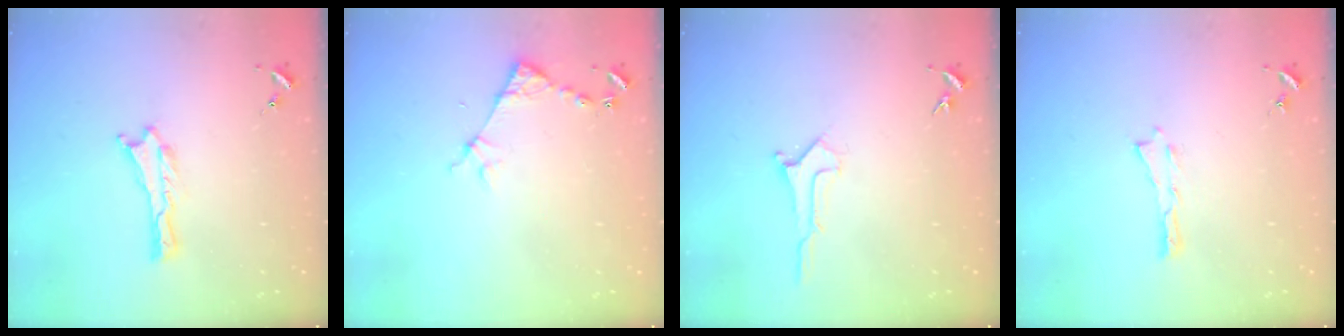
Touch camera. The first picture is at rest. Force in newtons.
{"total": 3.8, "press": 3.8, "slide": 0.4}
{"total": 1.0, "press": 1.0, "slide": 0.0}
{"total": 0.0}